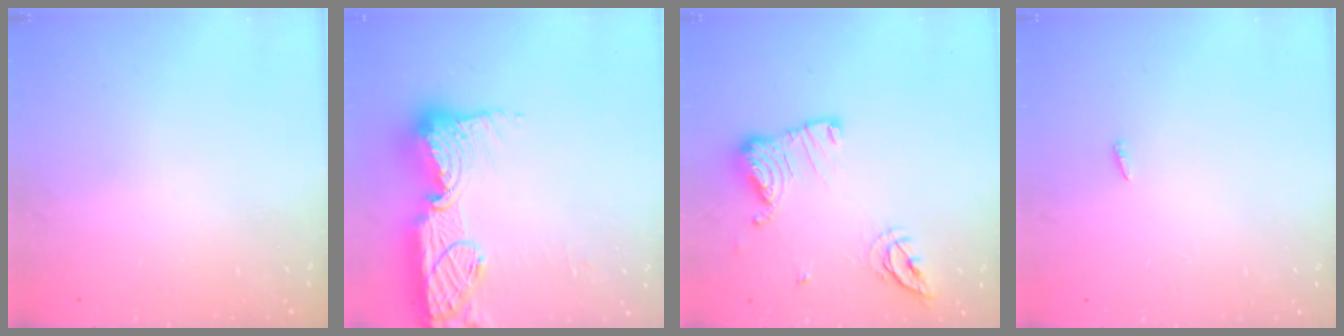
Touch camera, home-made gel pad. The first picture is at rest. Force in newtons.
{"total": 21.2, "press": 21.2, "slide": 1.2}
{"total": 12.8, "press": 12.8, "slide": 0.5}
{"total": 1.8, "press": 1.7, "slide": 0.6}